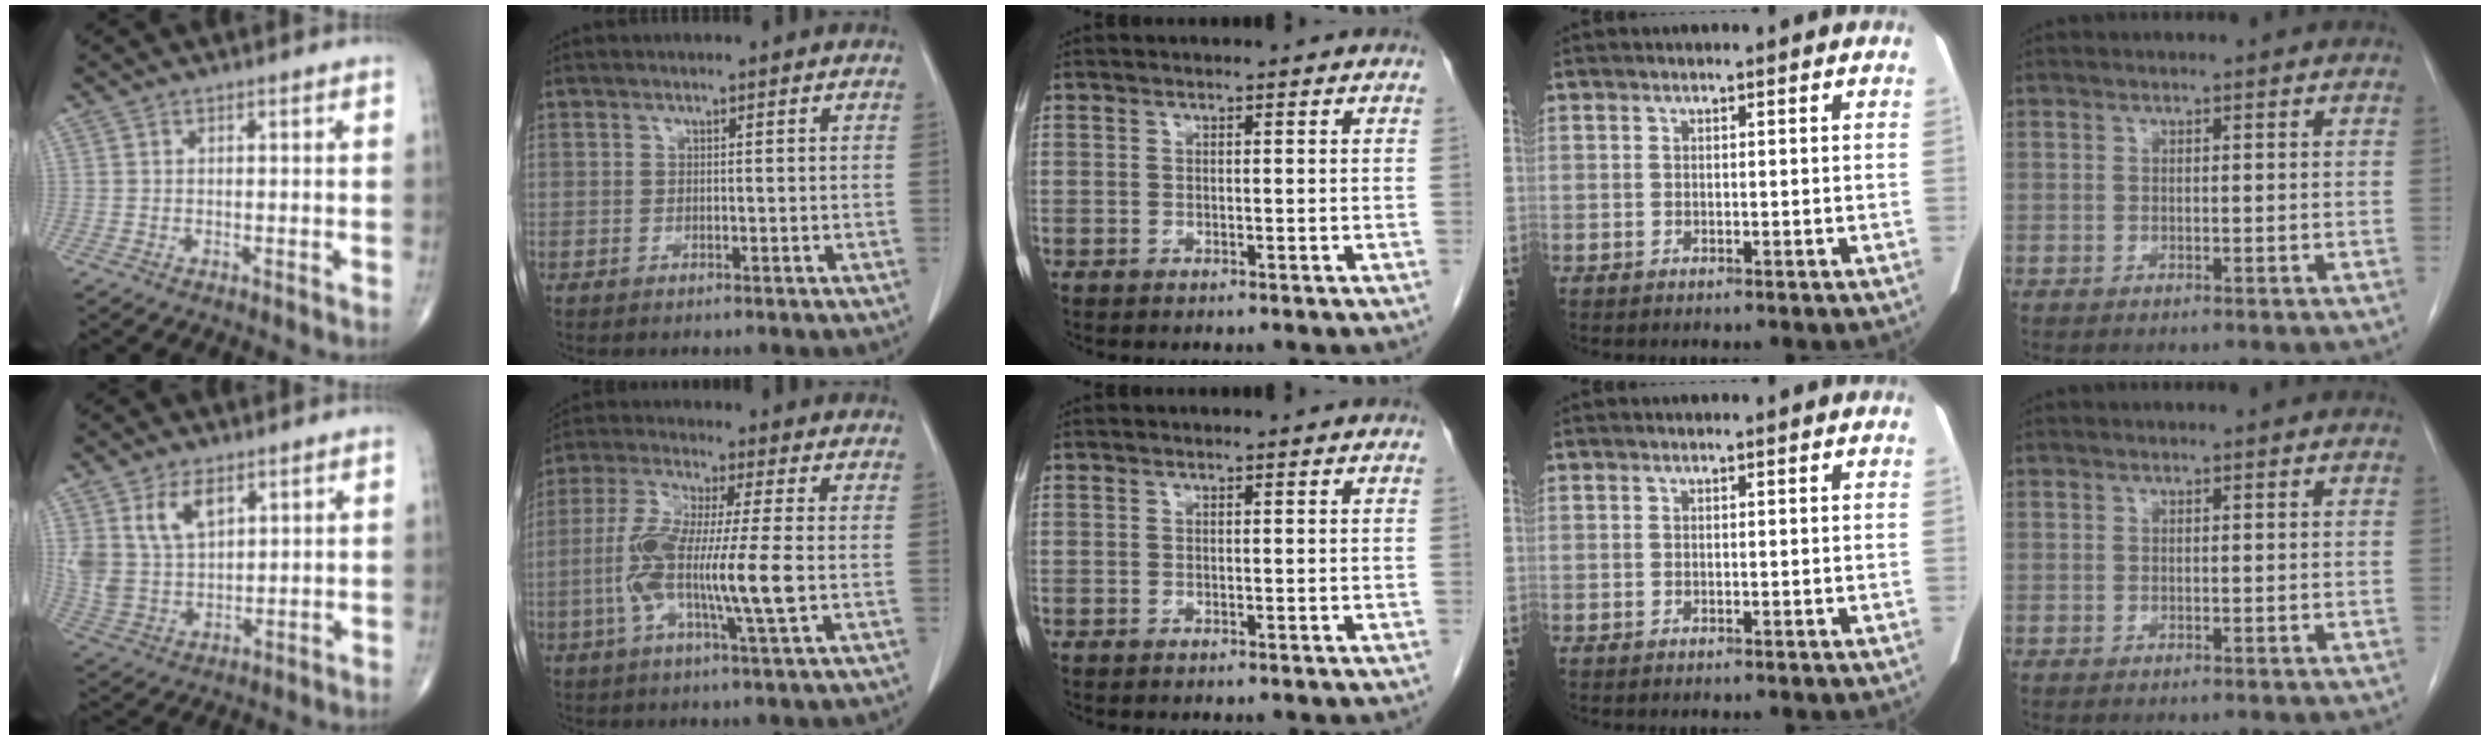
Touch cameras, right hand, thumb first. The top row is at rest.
{"thumb": {"total": 9.6, "force": [4.6, 5.7, 6.2], "torque": [-0.109, -0.019, 0.101]}, "index": {"total": 12.1, "force": [-1.8, 0.3, 11.9], "torque": [-0.233, -0.007, -0.042]}}